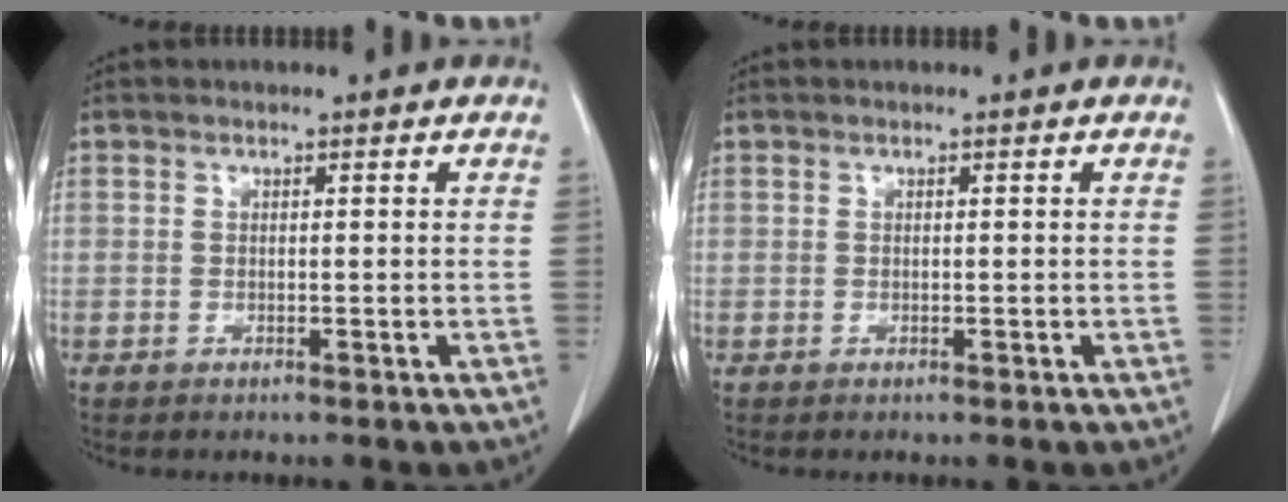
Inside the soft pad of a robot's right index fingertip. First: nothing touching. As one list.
[{"total": 0.0}]